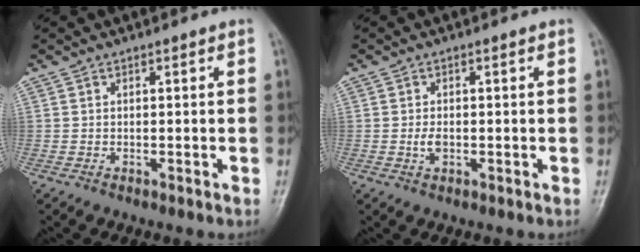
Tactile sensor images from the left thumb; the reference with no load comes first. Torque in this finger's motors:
{"motor_torque": [0.02, 0.08, 0.42, 0.12, 0.00]}